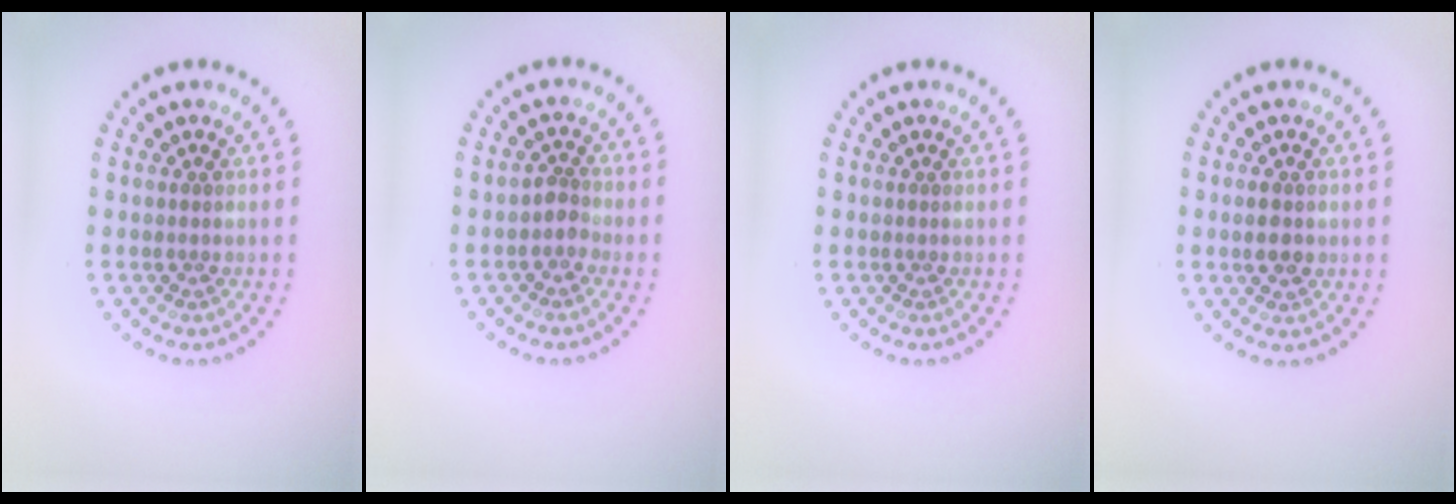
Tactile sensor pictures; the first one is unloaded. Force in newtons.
{"total": 1.5, "press": 1.2, "slide": 0.9}
{"total": 0.0}
{"total": 1.8, "press": 1.8, "slide": 0.1}